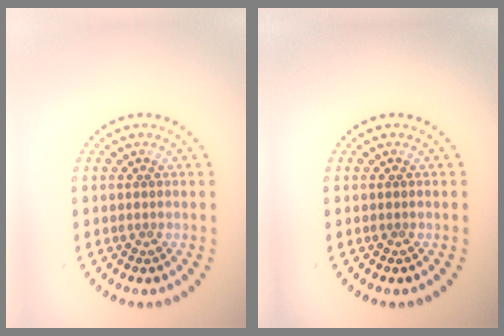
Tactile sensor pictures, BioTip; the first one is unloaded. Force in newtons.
{"total": 0.0}